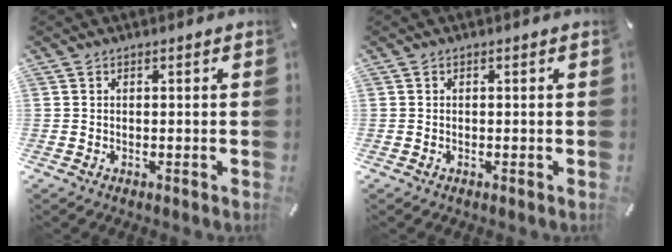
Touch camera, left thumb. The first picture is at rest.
{"total": 0.0}